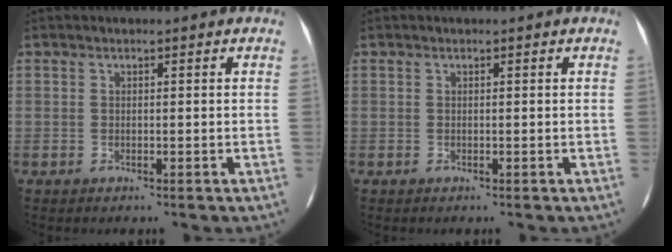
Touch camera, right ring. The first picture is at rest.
{"total": 0.0}